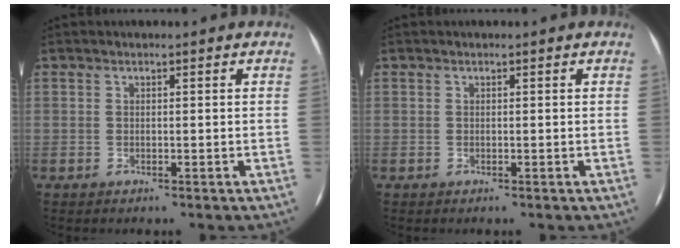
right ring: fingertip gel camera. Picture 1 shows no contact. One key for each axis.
{"total": 0.0}